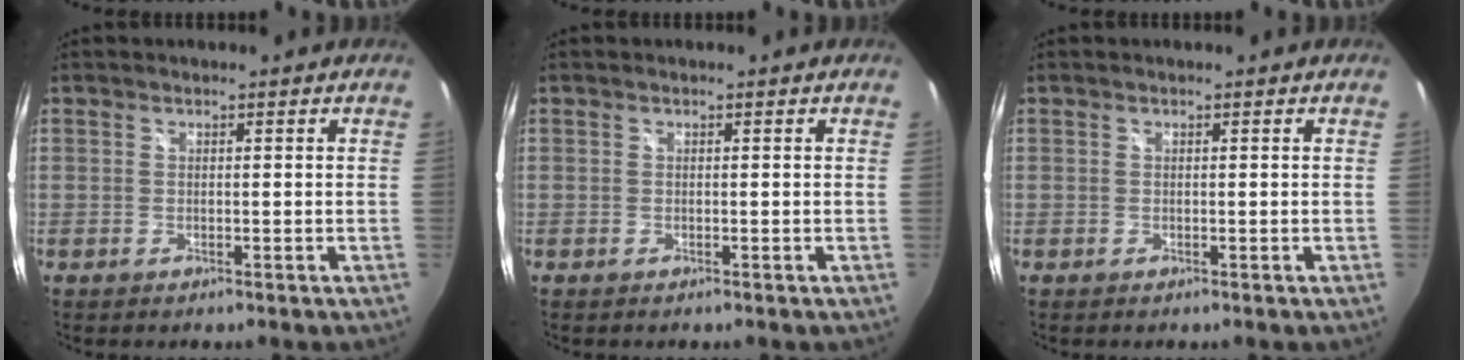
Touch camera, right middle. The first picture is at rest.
{"total": 0.0}
{"total": 0.0}